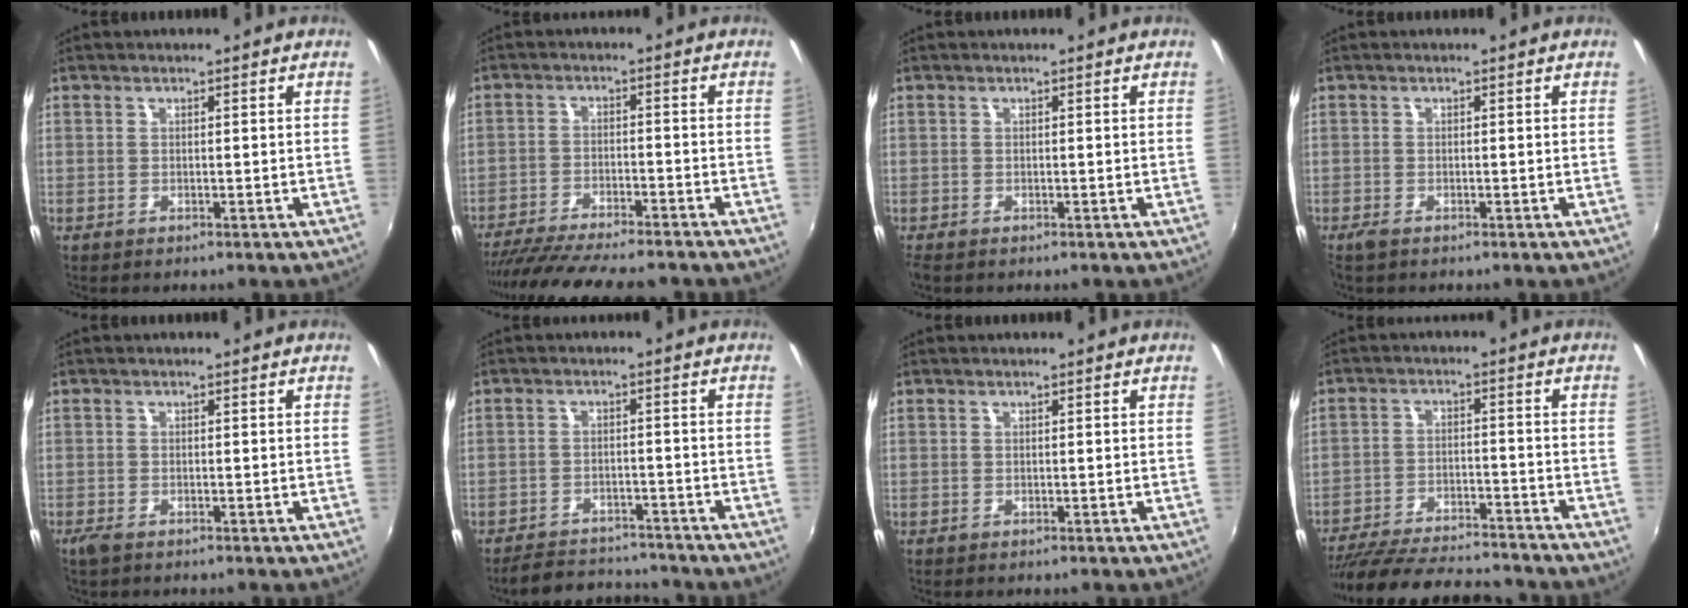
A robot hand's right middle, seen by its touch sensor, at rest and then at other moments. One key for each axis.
{"total": 17.4, "fx": -15.2, "fy": 2.7, "fz": 8.1, "tx": -0.158, "ty": -0.029, "tz": -0.233}
{"total": 0.9, "fx": -0.7, "fy": 0.3, "fz": 0.4, "tx": -0.011, "ty": -0.006, "tz": -0.012}
{"total": 1.6, "fx": -1.2, "fy": 0.5, "fz": 0.9, "tx": -0.020, "ty": -0.007, "tz": -0.024}
{"total": 1.9, "fx": -1.4, "fy": 0.7, "fz": 1.0, "tx": -0.023, "ty": -0.008, "tz": -0.027}
{"total": 9.2, "fx": -8.7, "fy": 2.4, "fz": 2.1, "tx": -0.061, "ty": 0.009, "tz": -0.125}
{"total": 0.0}
{"total": 20.1, "fx": -17.7, "fy": 4.4, "fz": 8.5, "tx": -0.172, "ty": -0.023, "tz": -0.264}